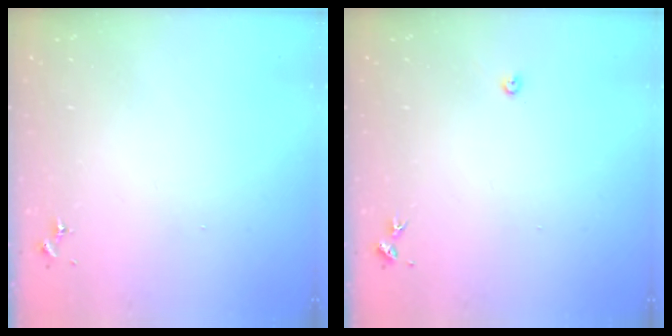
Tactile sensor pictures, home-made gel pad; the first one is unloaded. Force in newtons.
{"total": 2.2, "press": 2.2, "slide": 0.3}